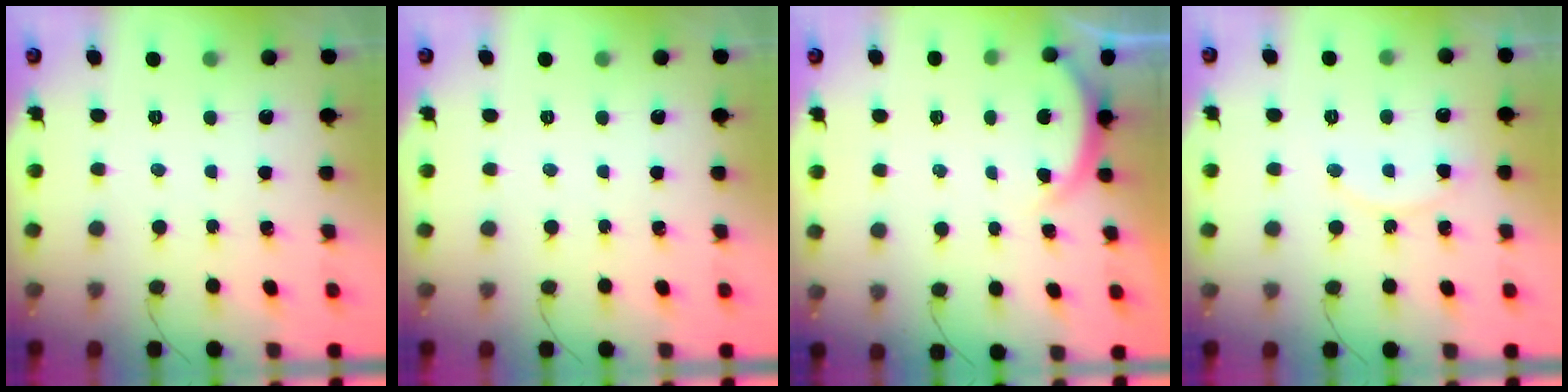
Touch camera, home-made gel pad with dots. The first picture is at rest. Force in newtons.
{"total": 0.0}
{"total": 2.0, "press": 2.0, "slide": 0.5}
{"total": 7.6, "press": 7.6, "slide": 0.5}